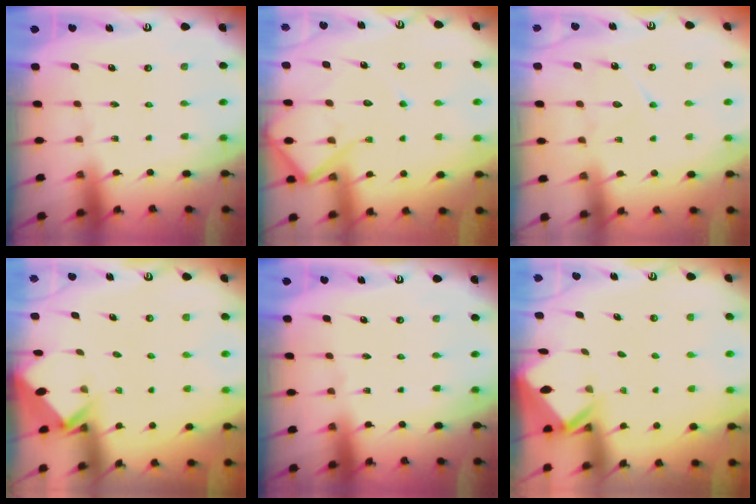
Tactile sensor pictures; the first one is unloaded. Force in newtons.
{"total": 10.9, "press": 10.9, "slide": 1.0}
{"total": 7.6, "press": 7.5, "slide": 0.8}
{"total": 2.7, "press": 2.7, "slide": 0.2}
{"total": 0.0}
{"total": 2.4, "press": 2.4, "slide": 0.1}